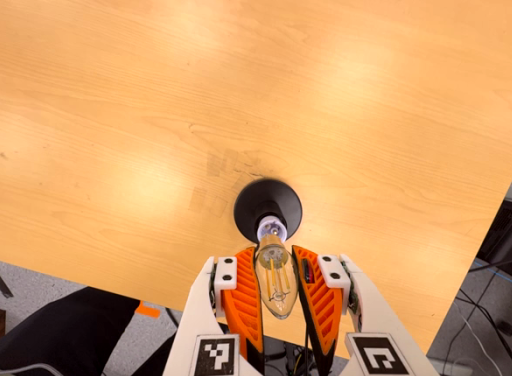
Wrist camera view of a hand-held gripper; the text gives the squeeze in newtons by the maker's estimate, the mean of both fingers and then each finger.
{"total": 19.4, "left": 21.1, "right": 17.7}